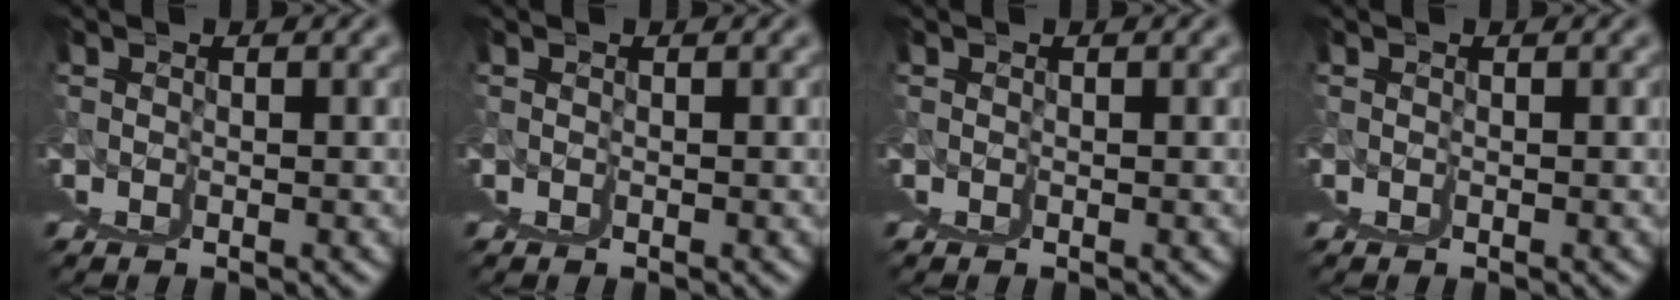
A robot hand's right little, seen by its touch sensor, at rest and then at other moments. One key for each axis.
{"total": 0.0}
{"total": 0.0}
{"total": 0.0}